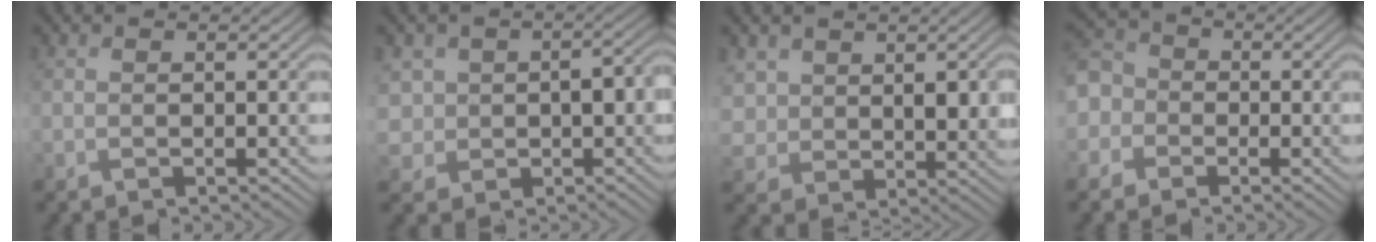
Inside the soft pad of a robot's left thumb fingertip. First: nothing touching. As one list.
[{"total": 6.9, "force": [-0.1, 5.9, 3.4], "torque": [-0.064, -0.007, -0.013]}, {"total": 6.3, "force": [2.6, 4.8, 3.2], "torque": [-0.089, -0.015, 0.052]}, {"total": 6.7, "force": [-1.7, 6.1, 2.1], "torque": [-0.086, 0.003, -0.063]}]